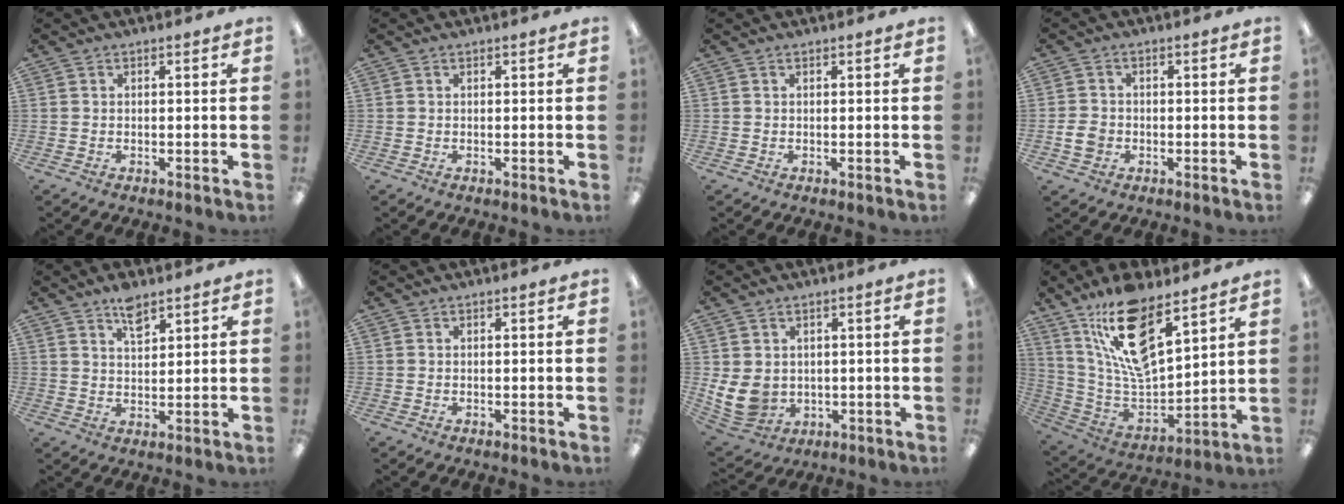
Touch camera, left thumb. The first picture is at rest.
{"total": 0.0}
{"total": 0.0}
{"total": 3.7, "force": [-0.9, 3.1, 1.7], "torque": [-0.036, 0.005, -0.018]}
{"total": 5.7, "force": [4.2, 2.4, 3.0], "torque": [-0.044, -0.020, 0.072]}
{"total": 0.0}
{"total": 8.4, "force": [0.9, 6.8, 4.8], "torque": [-0.120, -0.007, 0.021]}
{"total": 19.2, "force": [12.8, 7.4, 12.3], "torque": [-0.240, -0.073, 0.222]}